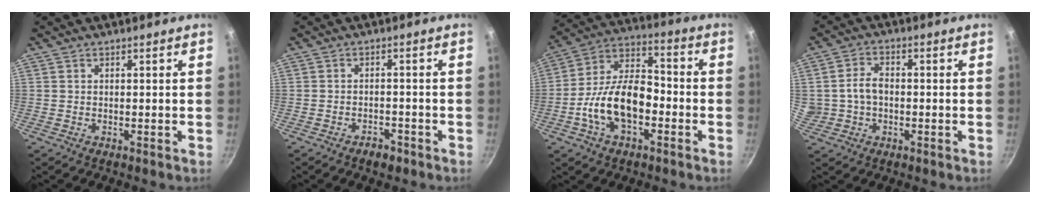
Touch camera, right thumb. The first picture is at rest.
{"total": 2.9, "force": [-2.1, 1.5, 1.3], "torque": [-0.014, 0.022, -0.026]}
{"total": 15.4, "force": [-4.5, 8.6, 11.9], "torque": [-0.187, 0.049, -0.094]}
{"total": 9.1, "force": [-0.1, 7.1, 5.7], "torque": [-0.089, 0.019, 0.001]}